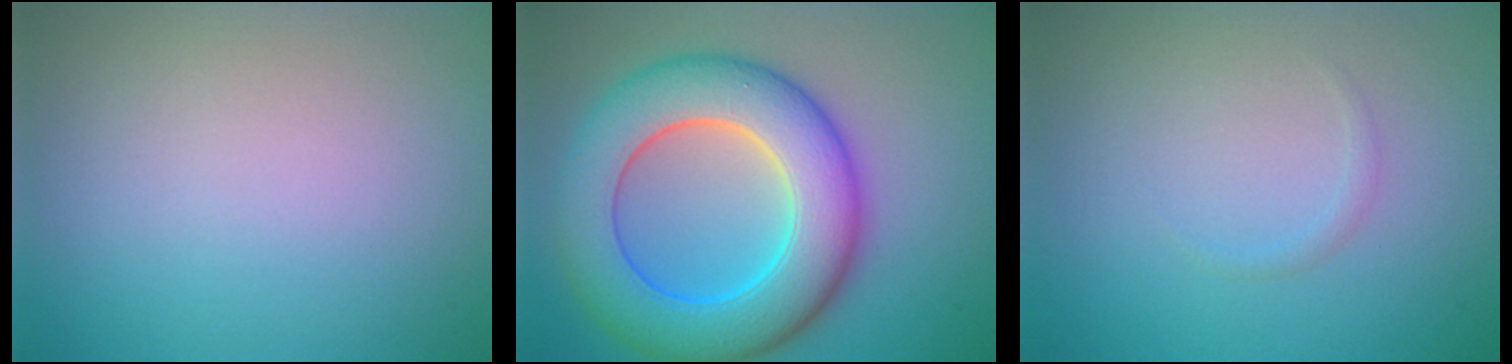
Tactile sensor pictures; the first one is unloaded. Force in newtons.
{"total": 11.2, "press": 11.2, "slide": 0.2}
{"total": 0.6, "press": 0.6, "slide": 0.1}